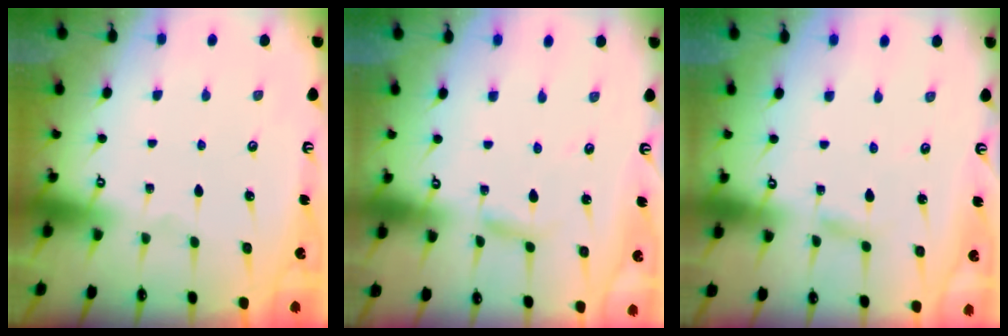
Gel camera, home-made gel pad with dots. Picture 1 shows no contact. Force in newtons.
{"total": 3.4, "press": 3.4, "slide": 0.4}
{"total": 1.9, "press": 1.9, "slide": 0.1}